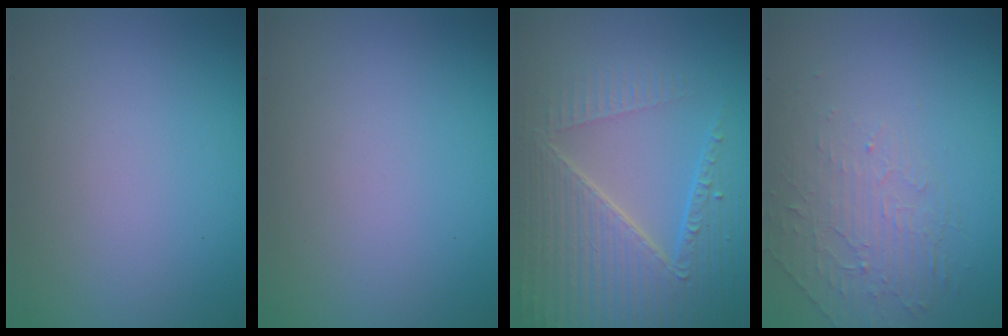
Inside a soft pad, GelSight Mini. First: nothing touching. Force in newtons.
{"total": 0.0}
{"total": 6.9, "press": 5.3, "slide": 4.4}
{"total": 2.1, "press": 1.2, "slide": 1.7}